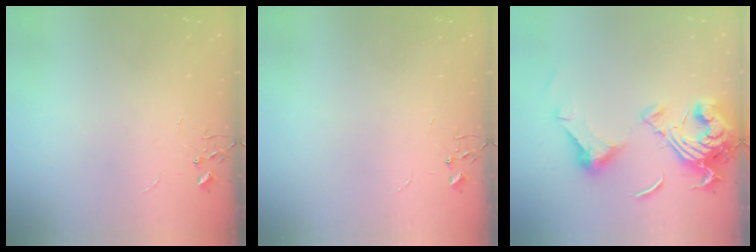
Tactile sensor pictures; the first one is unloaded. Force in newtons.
{"total": 0.0}
{"total": 17.7, "press": 17.6, "slide": 1.7}